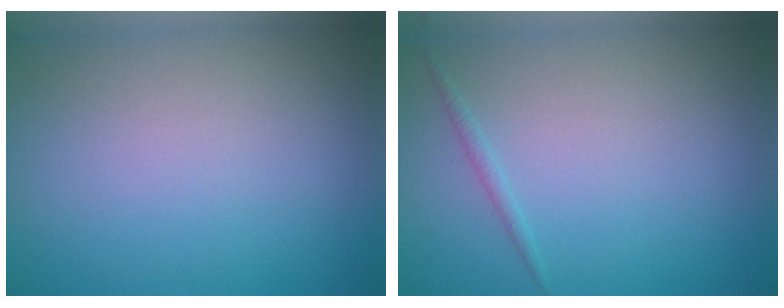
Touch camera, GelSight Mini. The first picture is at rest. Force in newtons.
{"total": 0.7, "press": 0.7, "slide": 0.0}